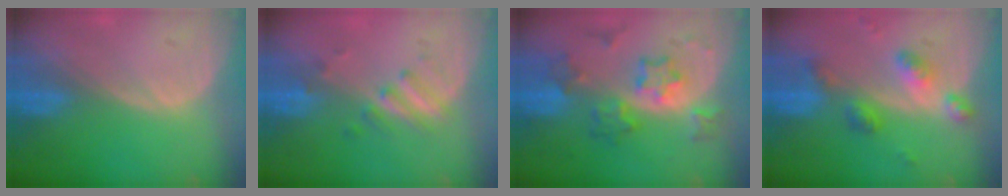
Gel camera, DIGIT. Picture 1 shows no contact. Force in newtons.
{"total": 3.5, "press": 3.2, "slide": 1.3}
{"total": 7.1, "press": 7.1, "slide": 0.3}
{"total": 6.2, "press": 5.4, "slide": 3.0}